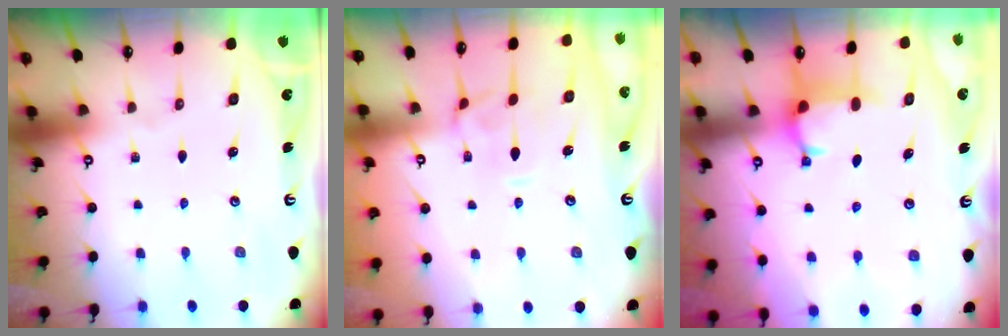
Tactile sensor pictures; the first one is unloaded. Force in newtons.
{"total": 0.7, "press": 0.4, "slide": 0.6}
{"total": 2.2, "press": 2.2, "slide": 0.5}